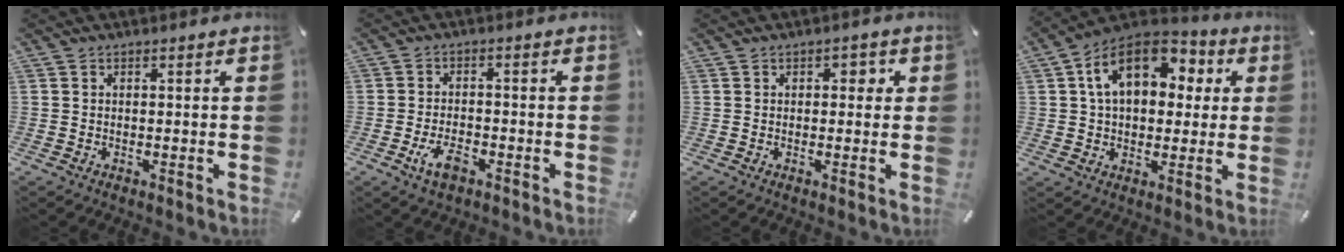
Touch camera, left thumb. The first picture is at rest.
{"total": 5.6, "force": [-2.8, 2.9, 4.0], "torque": [-0.088, 0.009, -0.055]}
{"total": 2.0, "force": [0.2, 1.6, 1.2], "torque": [-0.013, 0.004, -0.005]}
{"total": 15.5, "force": [4.9, 10.8, 9.9], "torque": [-0.174, -0.006, 0.088]}